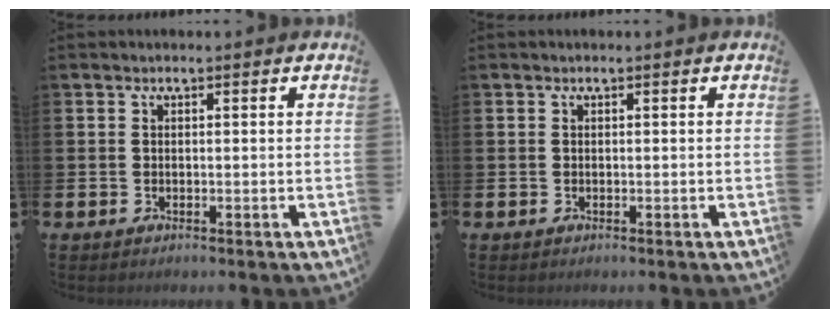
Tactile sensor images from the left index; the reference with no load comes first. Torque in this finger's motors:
{"motor_torque": [-0.01, 0.08, -0.03, -0.01]}